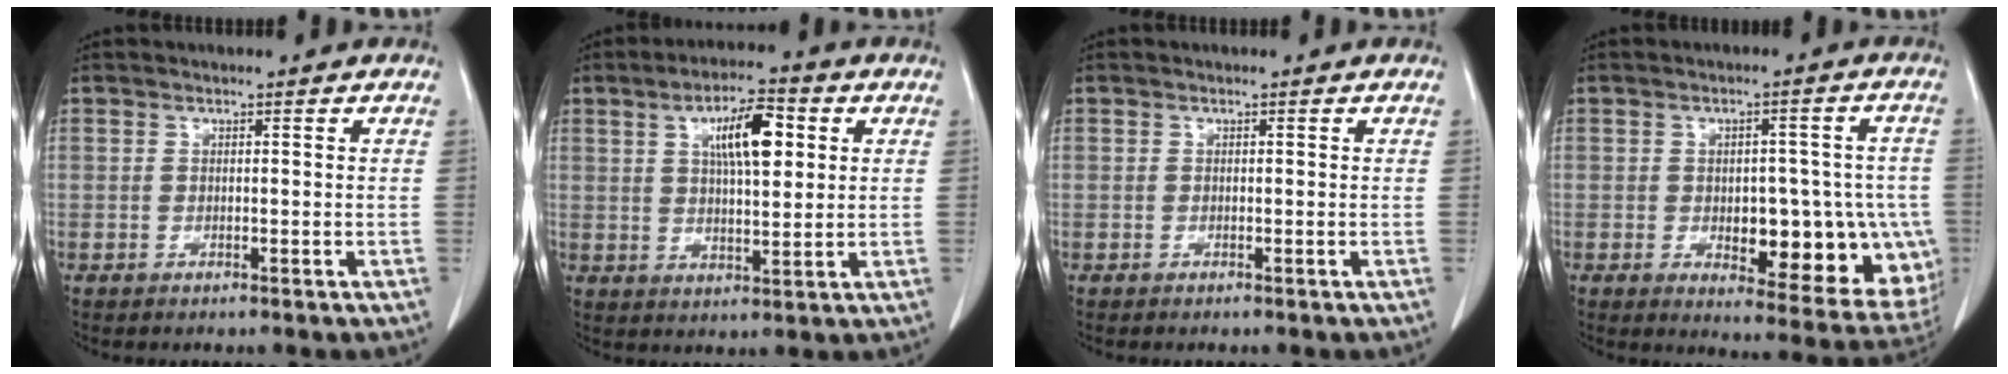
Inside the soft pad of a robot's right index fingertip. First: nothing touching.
{"total": 9.0, "force": [2.9, 2.6, 8.1], "torque": [-0.138, 0.012, 0.051]}
{"total": 0.0}
{"total": 15.4, "force": [-3.7, 7.4, 13.0], "torque": [-0.113, 0.020, -0.028]}